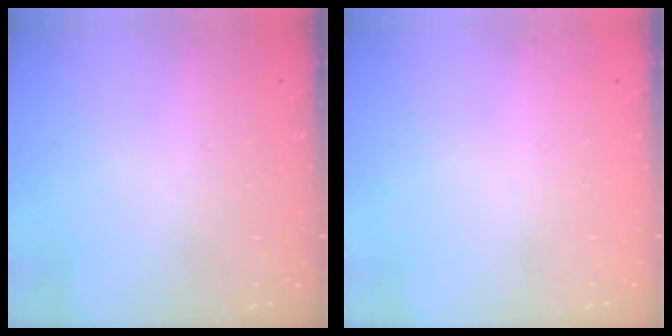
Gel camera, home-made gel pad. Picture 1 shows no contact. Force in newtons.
{"total": 0.0}